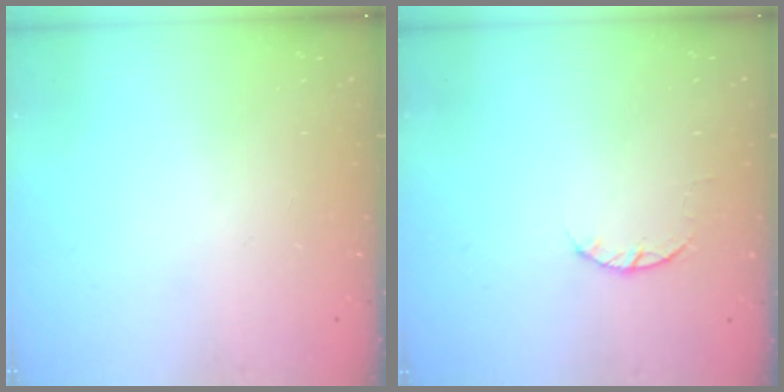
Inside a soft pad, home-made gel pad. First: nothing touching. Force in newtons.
{"total": 2.3, "press": 2.3, "slide": 0.4}